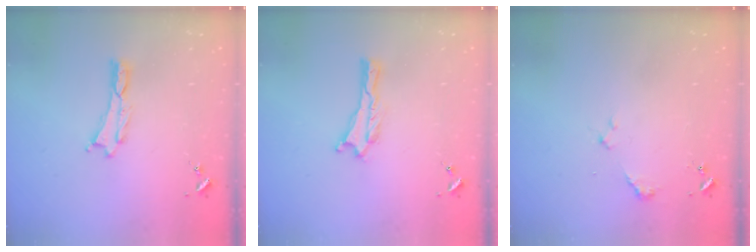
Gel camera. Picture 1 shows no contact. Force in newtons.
{"total": 0.0}
{"total": 2.4, "press": 2.3, "slide": 0.3}